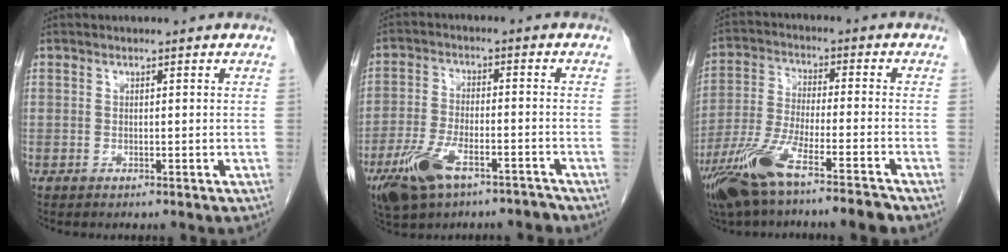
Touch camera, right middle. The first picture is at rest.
{"total": 10.2, "force": [-7.0, 3.8, 6.4], "torque": [-0.132, 0.000, -0.124]}
{"total": 12.3, "force": [-8.6, 0.7, 8.8], "torque": [-0.170, -0.028, -0.158]}